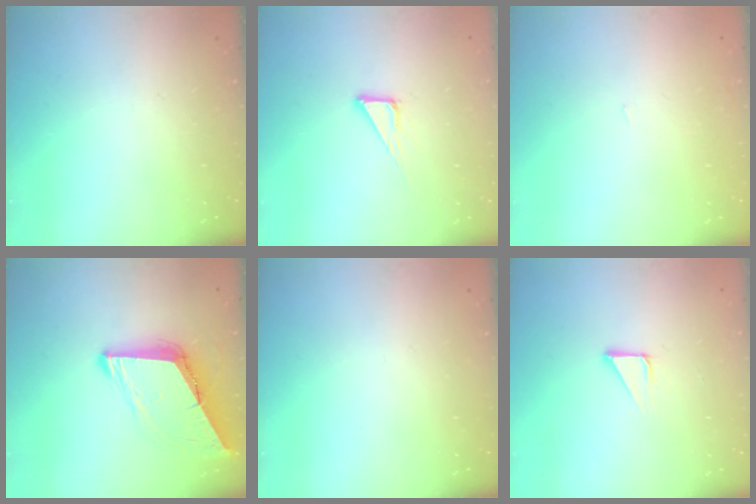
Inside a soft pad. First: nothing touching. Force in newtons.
{"total": 5.0, "press": 5.0, "slide": 0.1}
{"total": 0.9, "press": 0.9, "slide": 0.0}
{"total": 9.5, "press": 9.4, "slide": 1.6}
{"total": 0.0}
{"total": 2.1, "press": 2.1, "slide": 0.0}